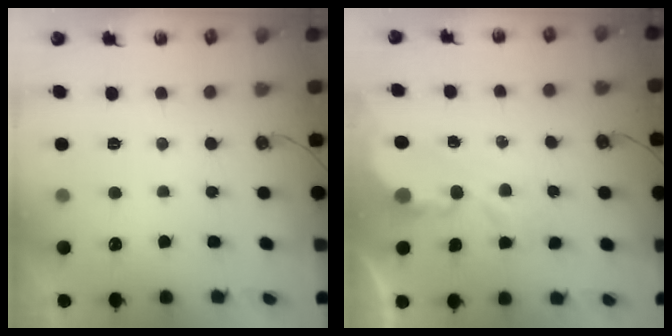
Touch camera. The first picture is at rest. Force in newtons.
{"total": 4.0, "press": 4.0, "slide": 0.1}